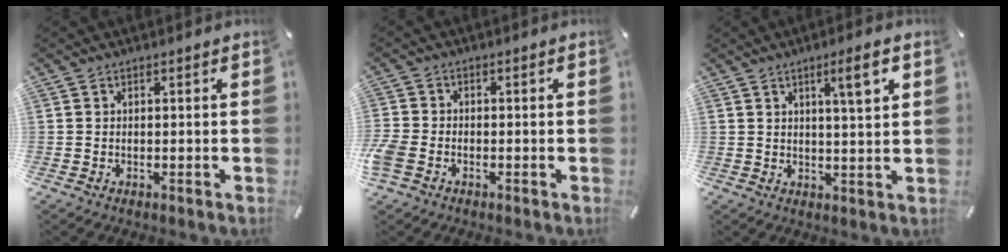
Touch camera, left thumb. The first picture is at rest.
{"total": 3.7, "force": [-1.9, 2.6, 1.8], "torque": [-0.046, 0.005, -0.039]}
{"total": 6.9, "force": [3.2, 0.8, 6.0], "torque": [-0.099, -0.008, 0.047]}